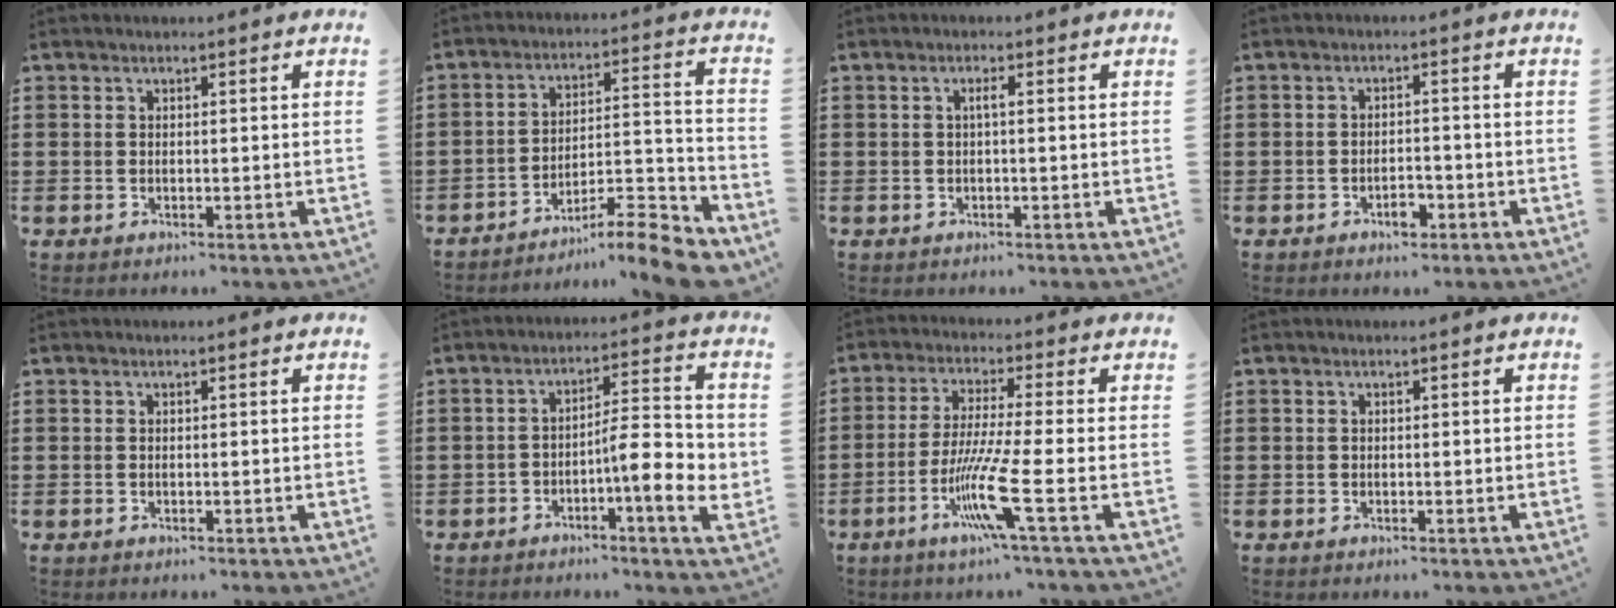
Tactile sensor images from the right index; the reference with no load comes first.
{"total": 9.5, "force": [-8.4, 1.1, 4.2], "torque": [-0.049, 0.019, -0.163]}
{"total": 1.2, "force": [-0.1, 0.1, 1.2], "torque": [-0.022, 0.000, -0.003]}
{"total": 3.0, "force": [-1.8, 1.3, 2.0], "torque": [-0.036, 0.003, -0.033]}
{"total": 0.0}
{"total": 8.4, "force": [-2.3, 2.0, 7.9], "torque": [-0.115, -0.009, -0.040]}
{"total": 9.8, "force": [-3.8, -0.2, 9.0], "torque": [-0.193, -0.021, -0.078]}
{"total": 0.0}